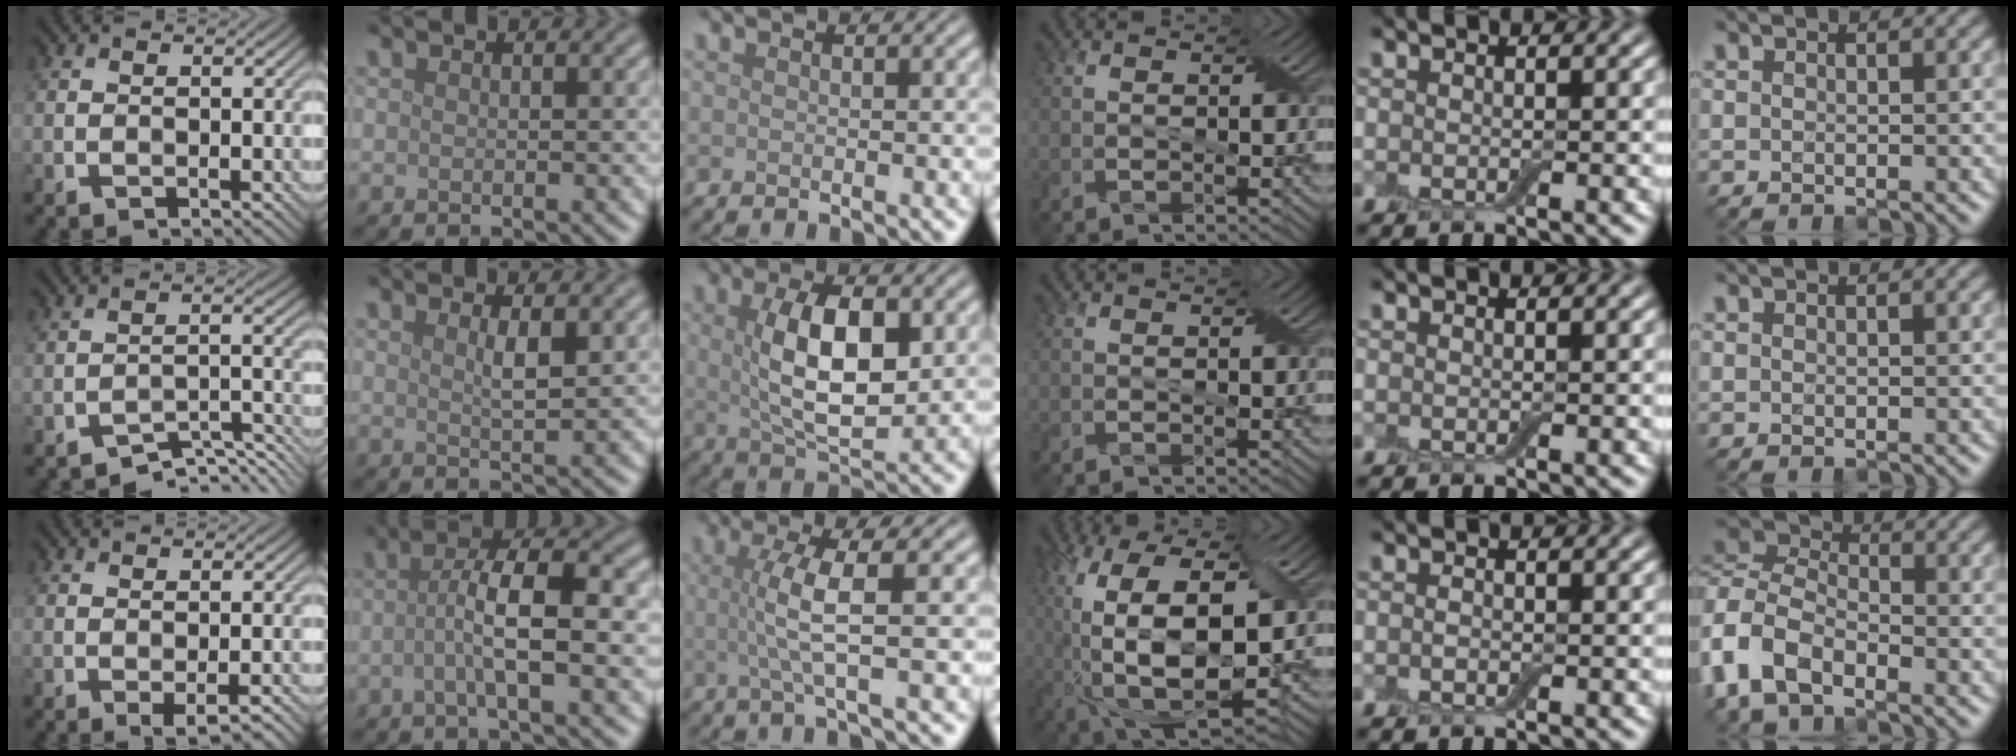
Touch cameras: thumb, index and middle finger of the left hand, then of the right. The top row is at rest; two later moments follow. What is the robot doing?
{"motion": "wrap", "object": "bandage"}